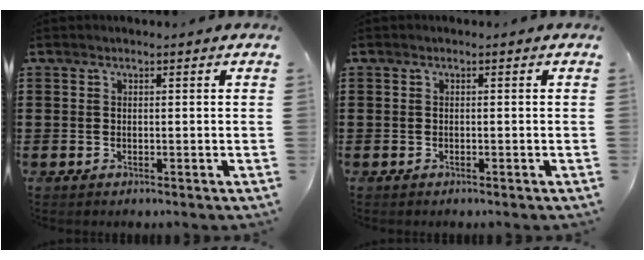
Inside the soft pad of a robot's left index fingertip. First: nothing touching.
{"total": 0.0}